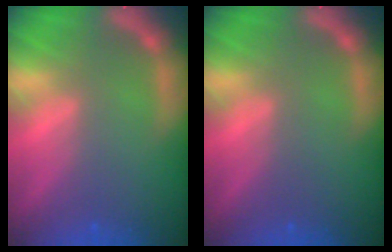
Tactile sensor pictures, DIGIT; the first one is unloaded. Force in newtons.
{"total": 0.0}